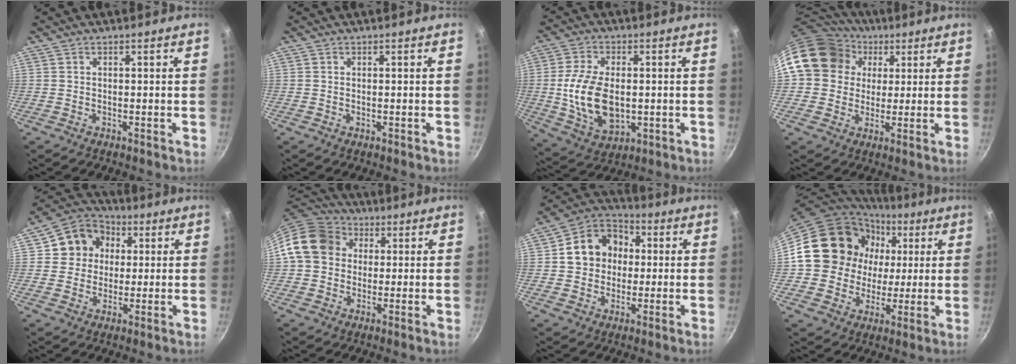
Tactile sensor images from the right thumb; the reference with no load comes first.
{"total": 0.0}
{"total": 13.9, "force": [-0.5, 8.4, 11.1], "torque": [-0.198, -0.004, 0.001]}
{"total": 15.9, "force": [4.0, 13.7, 7.0], "torque": [-0.104, 0.023, 0.059]}
{"total": 10.4, "force": [2.3, 9.4, 3.8], "torque": [-0.032, 0.017, 0.025]}
{"total": 12.4, "force": [2.4, 10.6, 6.2], "torque": [-0.083, 0.026, 0.024]}
{"total": 12.6, "force": [1.5, 10.7, 6.5], "torque": [-0.069, 0.025, 0.008]}
{"total": 20.0, "force": [3.9, 17.6, 8.5], "torque": [-0.137, 0.017, 0.072]}